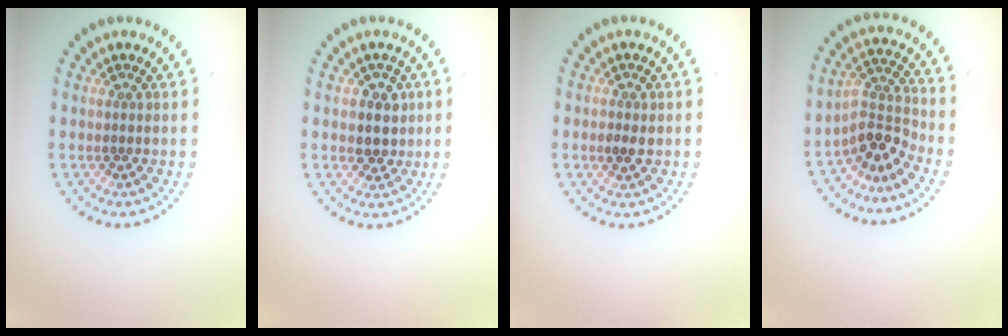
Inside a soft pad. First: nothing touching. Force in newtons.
{"total": 2.6, "press": 2.4, "slide": 1.0}
{"total": 1.5, "press": 1.5, "slide": 0.1}
{"total": 3.5, "press": 2.4, "slide": 2.5}